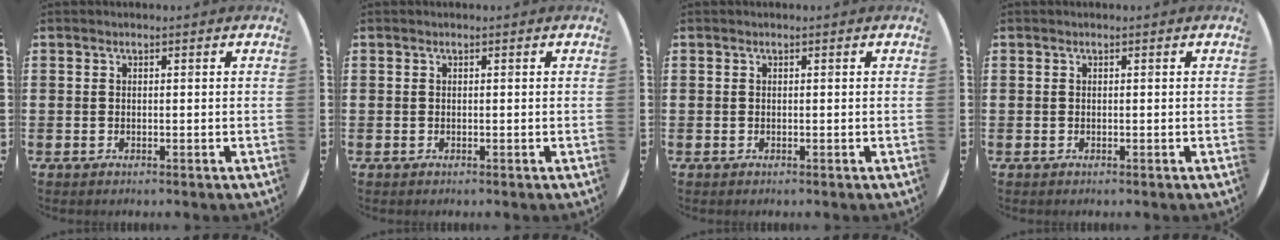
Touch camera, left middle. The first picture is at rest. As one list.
[{"total": 0.0}, {"total": 0.0}, {"total": 0.0}]